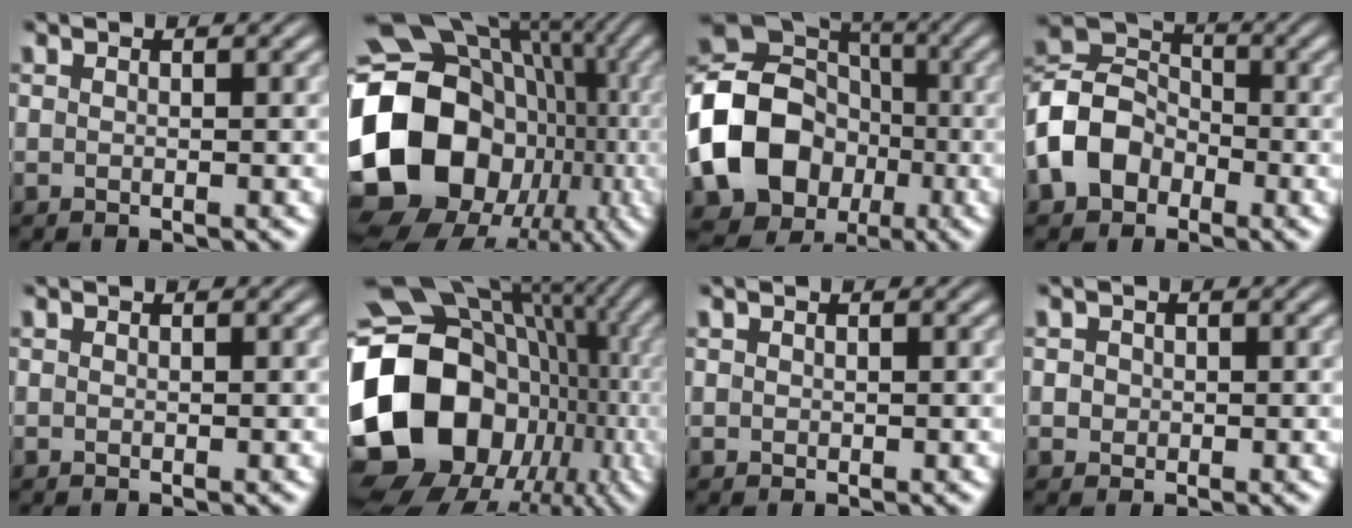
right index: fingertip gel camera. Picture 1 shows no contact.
{"total": 21.9, "force": [-3.0, 16.8, 13.9], "torque": [-0.283, -0.069, -0.029]}
{"total": 19.3, "force": [-3.7, 16.5, 9.3], "torque": [-0.230, -0.077, -0.045]}
{"total": 8.6, "force": [-0.9, 7.4, 4.4], "torque": [-0.118, -0.023, -0.014]}
{"total": 0.0}
{"total": 24.5, "force": [-2.9, 18.3, 16.0], "torque": [-0.307, -0.072, -0.027]}
{"total": 0.0}
{"total": 1.3, "force": [-0.2, 1.2, 0.2], "torque": [-0.014, -0.008, 0.000]}